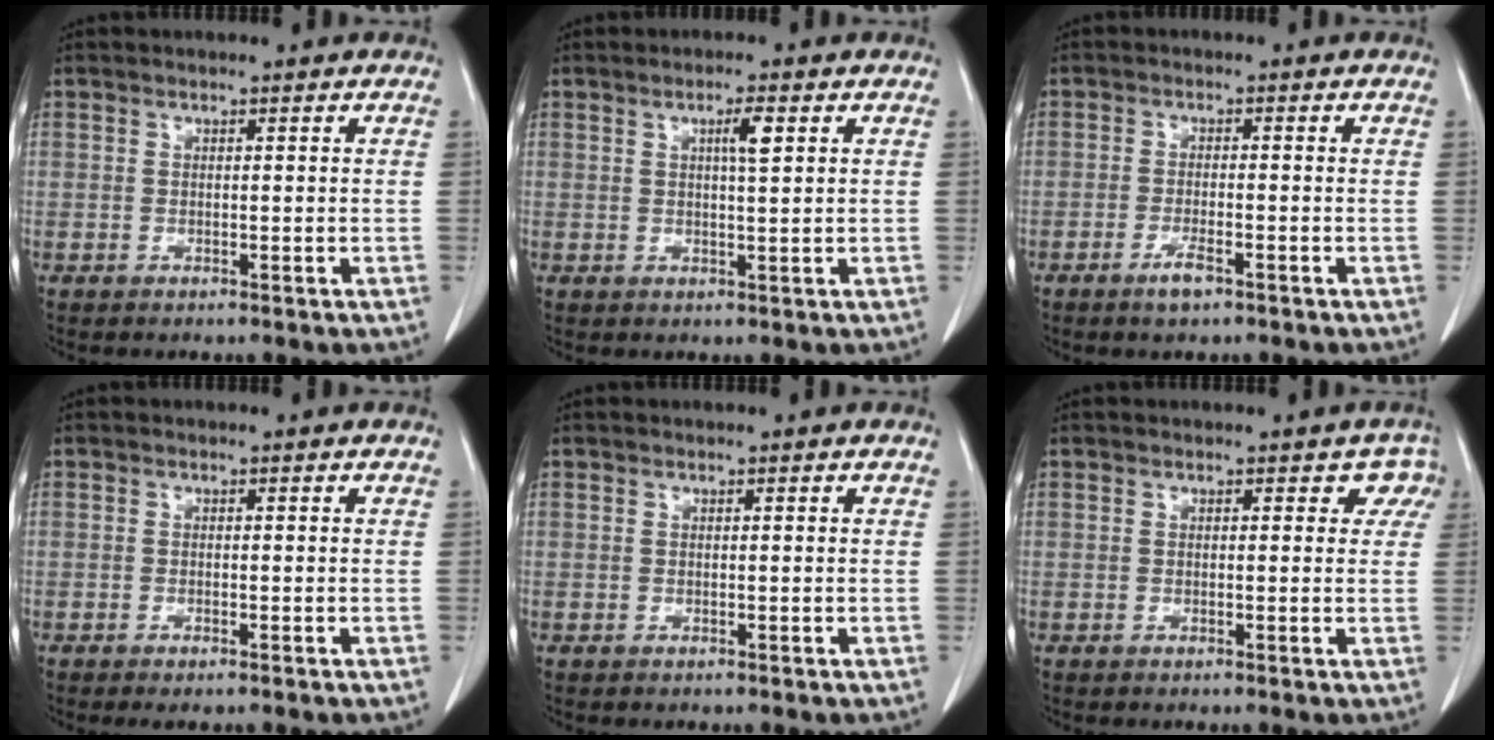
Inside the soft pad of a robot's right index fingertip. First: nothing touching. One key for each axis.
{"total": 2.9, "fx": 1.0, "fy": 0.1, "fz": 2.7, "tx": -0.045, "ty": 0.000, "tz": 0.016}
{"total": 2.9, "fx": -1.9, "fy": 0.5, "fz": 2.2, "tx": -0.043, "ty": -0.002, "tz": -0.034}
{"total": 1.3, "fx": -0.9, "fy": 0.1, "fz": 0.9, "tx": -0.016, "ty": -0.004, "tz": -0.013}
{"total": 0.0}
{"total": 2.5, "fx": 1.4, "fy": 1.7, "fz": 1.1, "tx": 0.013, "ty": 0.001, "tz": -0.001}